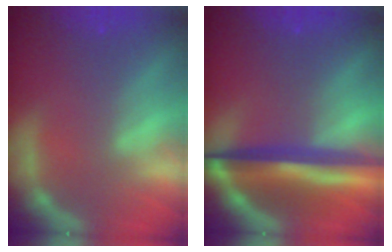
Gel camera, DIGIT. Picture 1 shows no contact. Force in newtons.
{"total": 10.0}